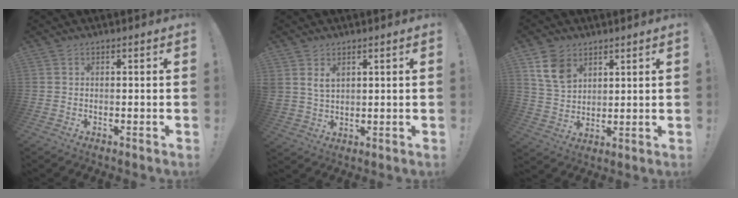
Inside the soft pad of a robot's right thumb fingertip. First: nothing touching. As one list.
[{"total": 4.3, "force": [2.7, 2.7, 2.0], "torque": [-0.038, -0.009, 0.052]}, {"total": 10.0, "force": [5.9, 6.7, 4.6], "torque": [-0.077, -0.023, 0.116]}]